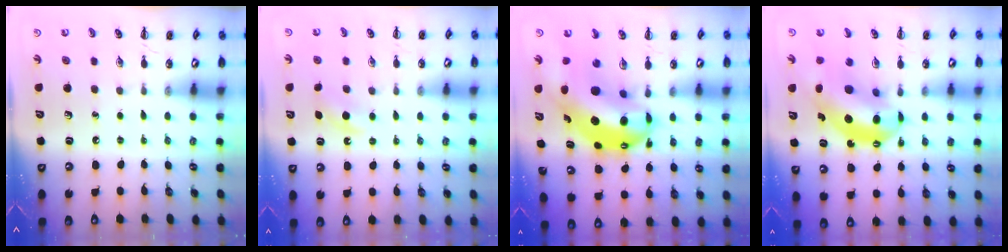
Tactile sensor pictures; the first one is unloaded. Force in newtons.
{"total": 4.6, "press": 4.4, "slide": 1.4}
{"total": 15.2, "press": 14.7, "slide": 4.0}
{"total": 13.7, "press": 13.1, "slide": 3.9}